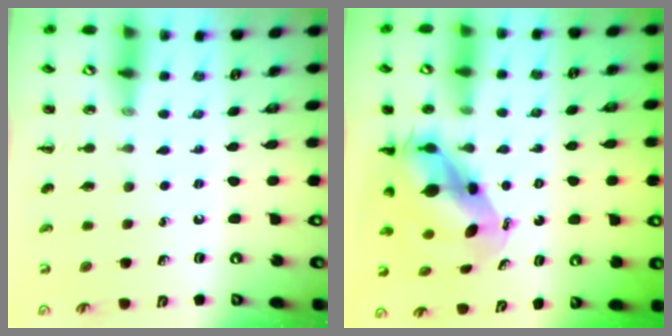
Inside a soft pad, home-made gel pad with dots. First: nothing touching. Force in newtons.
{"total": 7.6, "press": 7.3, "slide": 2.0}